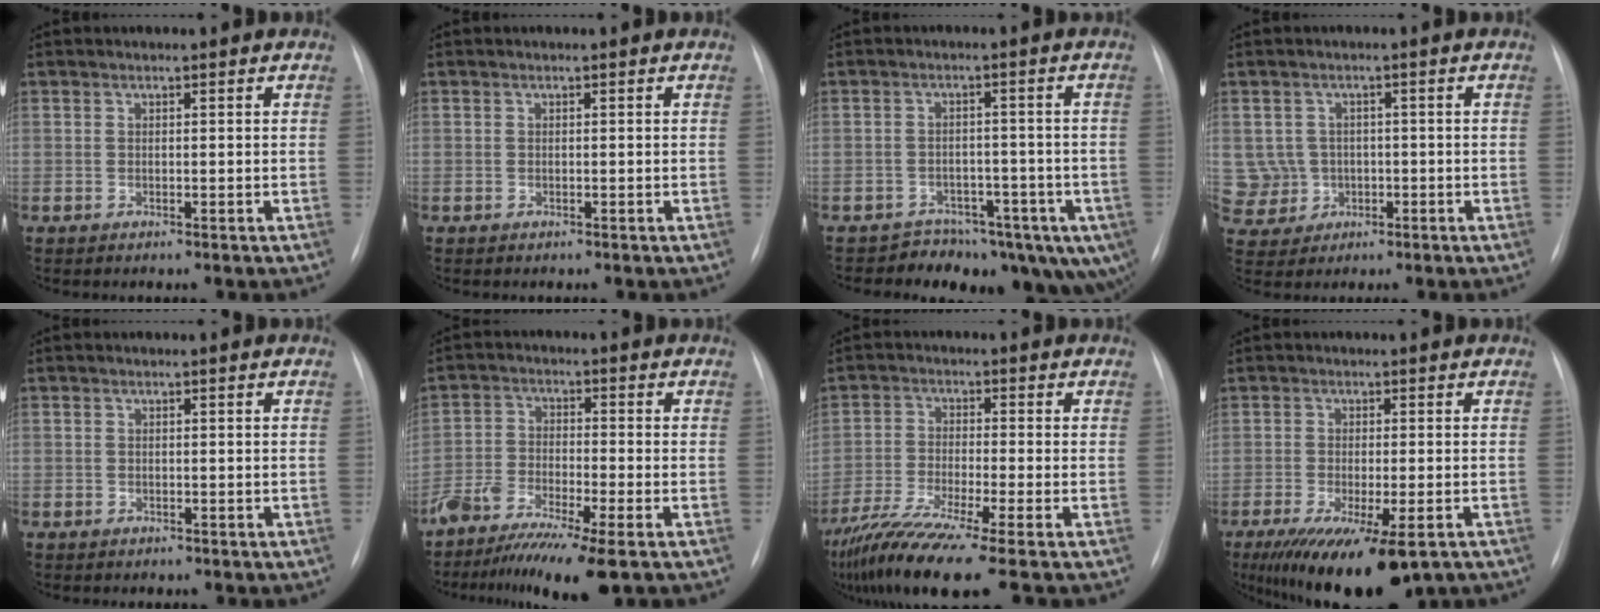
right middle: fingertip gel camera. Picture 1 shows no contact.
{"total": 0.0}
{"total": 10.4, "force": [-7.3, 6.4, 3.8], "torque": [-0.030, 0.027, -0.090]}
{"total": 5.9, "force": [-0.4, 5.9, 0.2], "torque": [-0.007, 0.014, 0.002]}
{"total": 1.3, "force": [-0.9, 1.0, 0.2], "torque": [-0.009, 0.002, -0.011]}
{"total": 9.2, "force": [-6.8, 0.7, 6.2], "torque": [-0.121, -0.022, -0.125]}
{"total": 11.8, "force": [-8.8, -0.9, 7.7], "torque": [-0.142, -0.038, -0.153]}
{"total": 15.0, "force": [-9.9, 4.0, 10.6], "torque": [-0.156, -0.031, -0.149]}